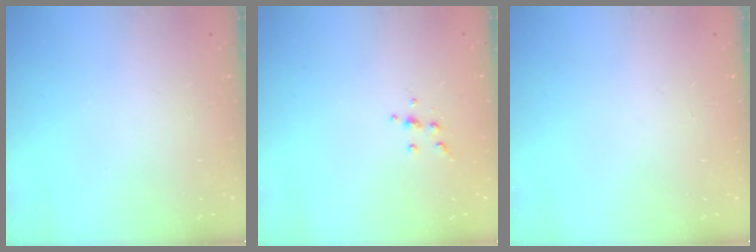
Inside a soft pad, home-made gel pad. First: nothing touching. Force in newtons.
{"total": 4.1, "press": 4.0, "slide": 1.0}
{"total": 0.0}